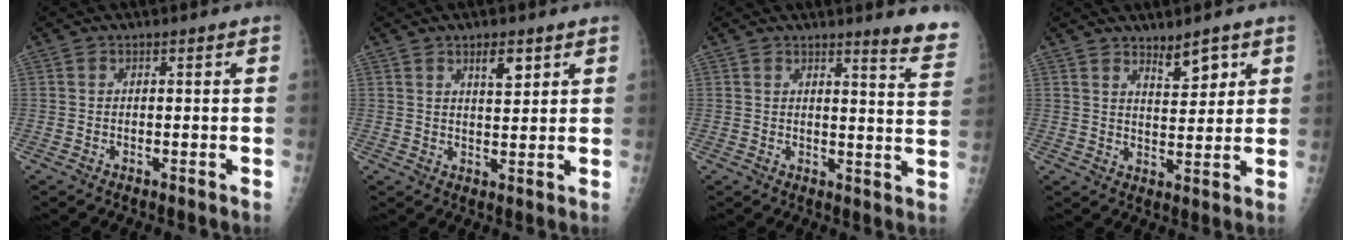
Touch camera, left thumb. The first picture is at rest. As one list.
[{"total": 4.3, "force": [2.5, 1.6, 3.1], "torque": [-0.040, -0.017, 0.042]}, {"total": 7.7, "force": [6.5, 0.2, 4.1], "torque": [-0.035, -0.054, 0.061]}, {"total": 5.2, "force": [3.5, 2.0, 3.3], "torque": [-0.036, -0.030, 0.058]}]